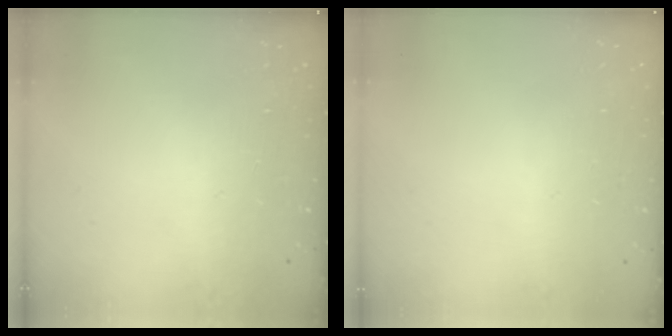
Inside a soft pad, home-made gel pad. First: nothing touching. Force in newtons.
{"total": 0.0}